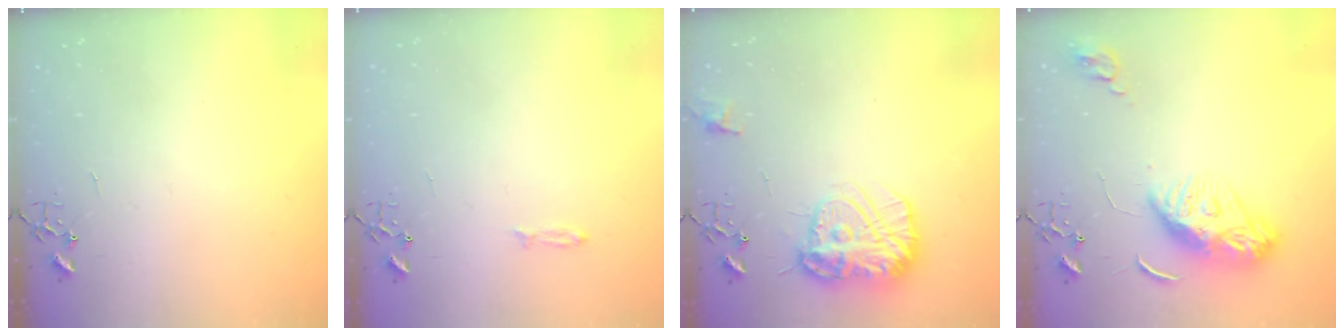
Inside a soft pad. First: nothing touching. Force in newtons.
{"total": 3.5, "press": 3.5, "slide": 0.5}
{"total": 15.6, "press": 15.5, "slide": 1.6}
{"total": 11.9, "press": 11.9, "slide": 0.9}